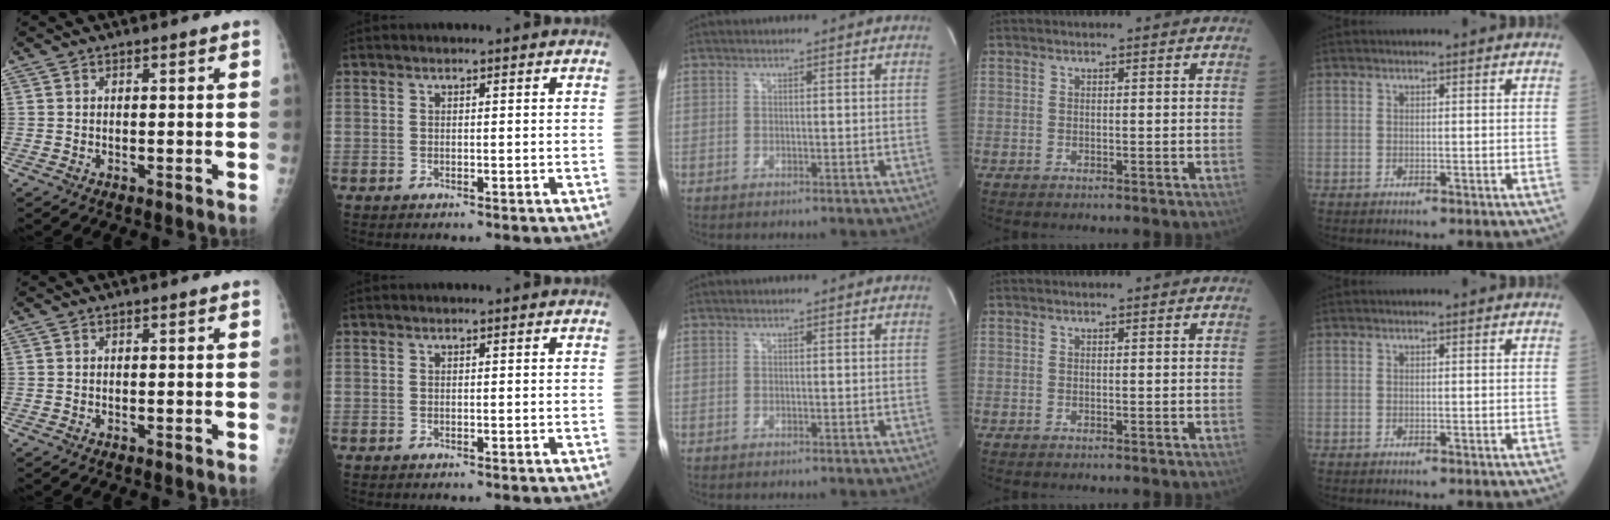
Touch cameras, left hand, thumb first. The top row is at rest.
{}